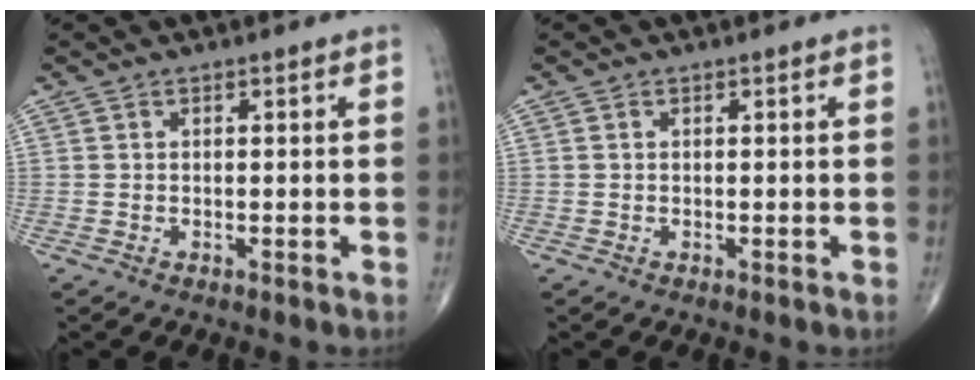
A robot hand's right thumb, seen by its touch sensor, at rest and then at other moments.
{"total": 0.0}